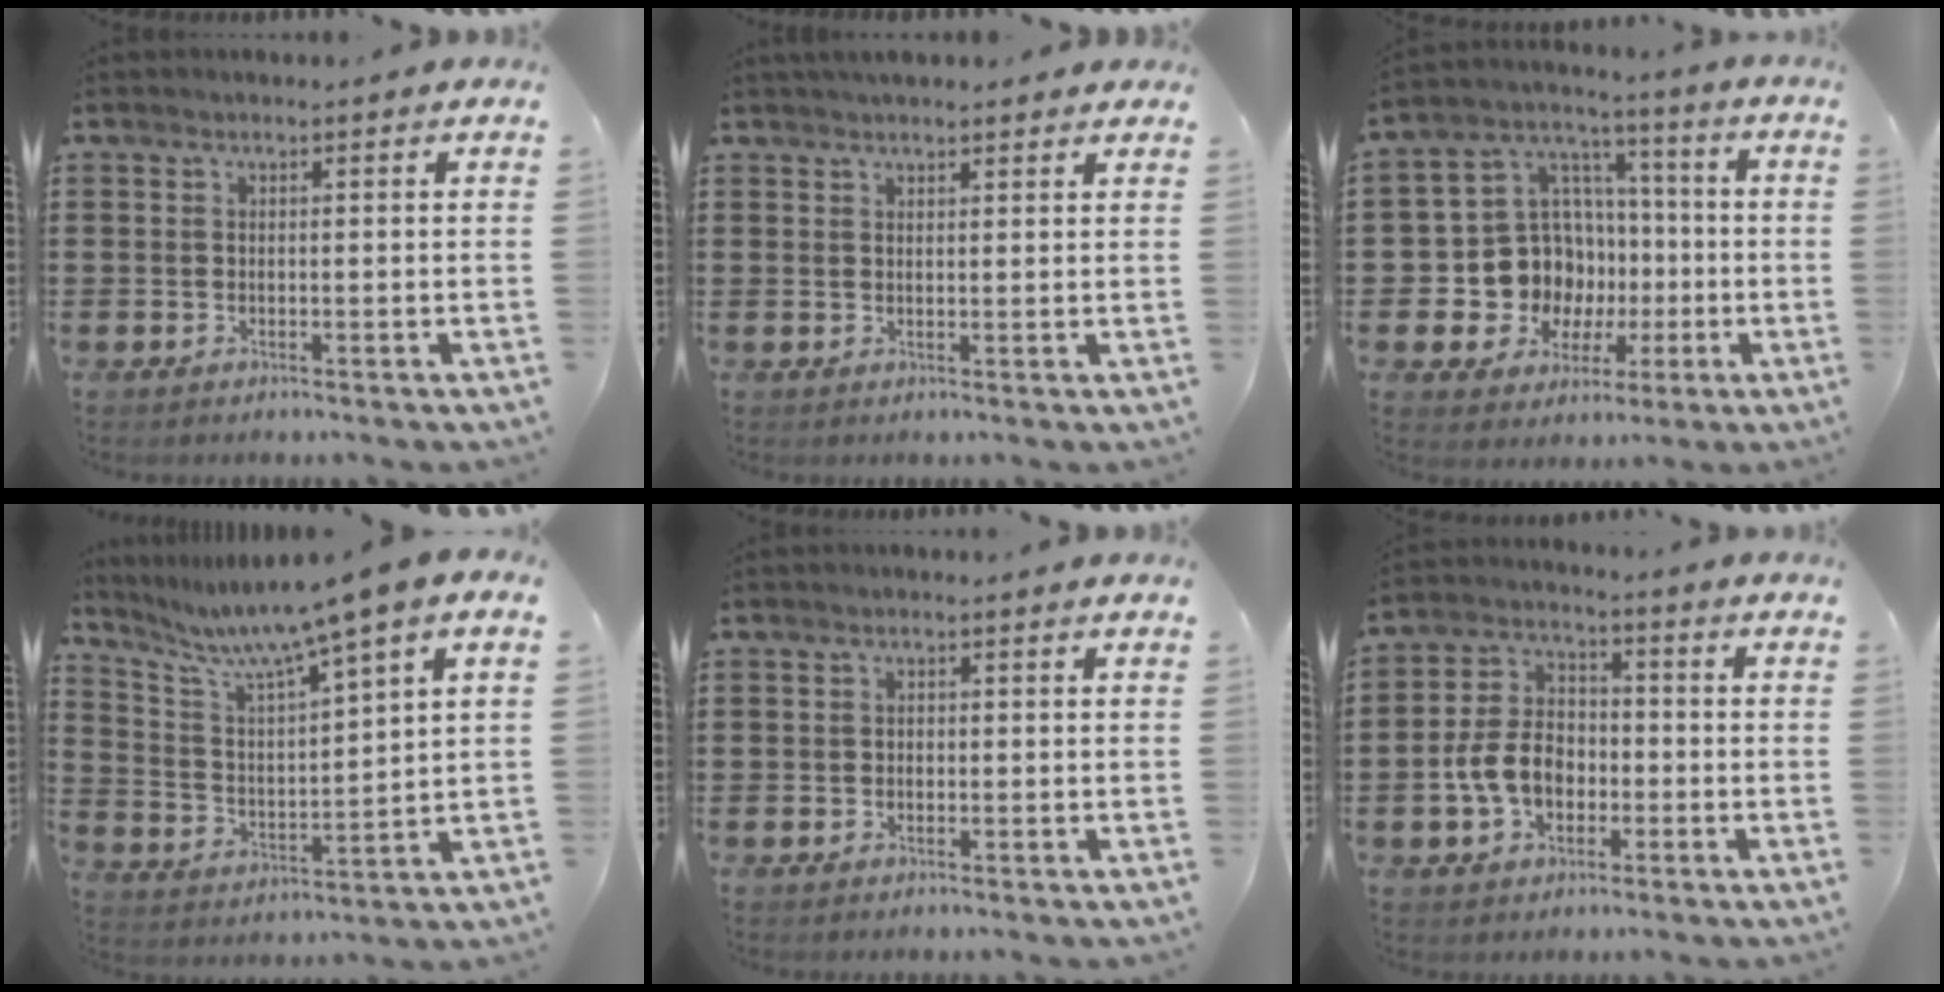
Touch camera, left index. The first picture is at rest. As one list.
[{"total": 2.2, "force": [2.0, 0.5, 0.7], "torque": [-0.018, 0.002, 0.039]}, {"total": 12.1, "force": [-1.6, 11.4, 3.8], "torque": [-0.117, -0.002, -0.015]}, {"total": 7.8, "force": [6.0, -0.6, 4.9], "torque": [-0.120, -0.042, 0.092]}, {"total": 0.8, "force": [-0.4, 0.7, 0.3], "torque": [-0.008, 0.002, -0.008]}, {"total": 7.9, "force": [-2.4, 5.7, 4.9], "torque": [-0.124, 0.009, -0.051]}]